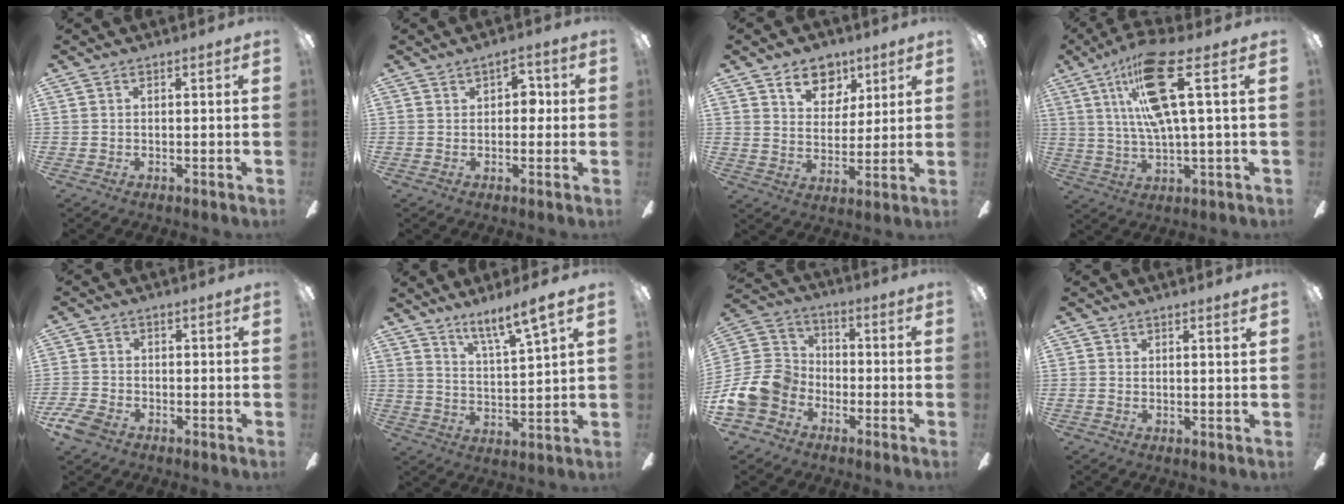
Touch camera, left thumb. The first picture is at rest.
{"total": 4.2, "force": [1.0, 2.6, 3.2], "torque": [-0.030, -0.002, 0.009]}
{"total": 10.3, "force": [6.3, 6.8, 4.4], "torque": [-0.048, -0.027, 0.111]}
{"total": 17.9, "force": [6.9, 4.3, 15.9], "torque": [-0.294, -0.007, 0.105]}
{"total": 5.1, "force": [-3.3, 3.1, 2.4], "torque": [-0.066, 0.008, -0.067]}
{"total": 8.3, "force": [7.0, 0.4, 4.4], "torque": [-0.080, -0.044, 0.119]}
{"total": 13.7, "force": [-5.5, 10.8, 6.3], "torque": [-0.152, 0.047, -0.099]}
{"total": 1.2, "force": [0.8, -0.2, 0.9], "torque": [-0.010, -0.007, 0.013]}